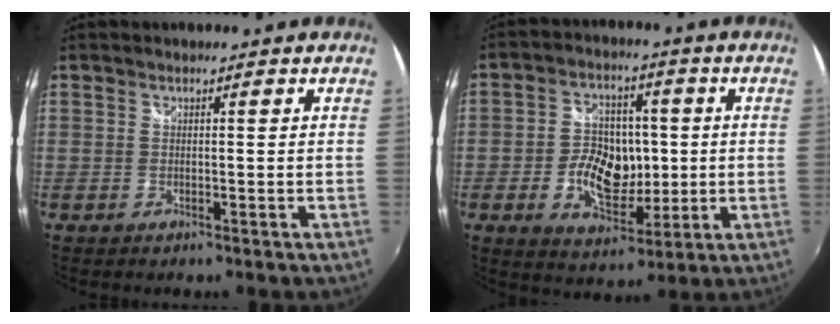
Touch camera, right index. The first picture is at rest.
{"total": 11.1, "force": [-1.4, 7.7, 7.9], "torque": [-0.154, 0.008, -0.015]}